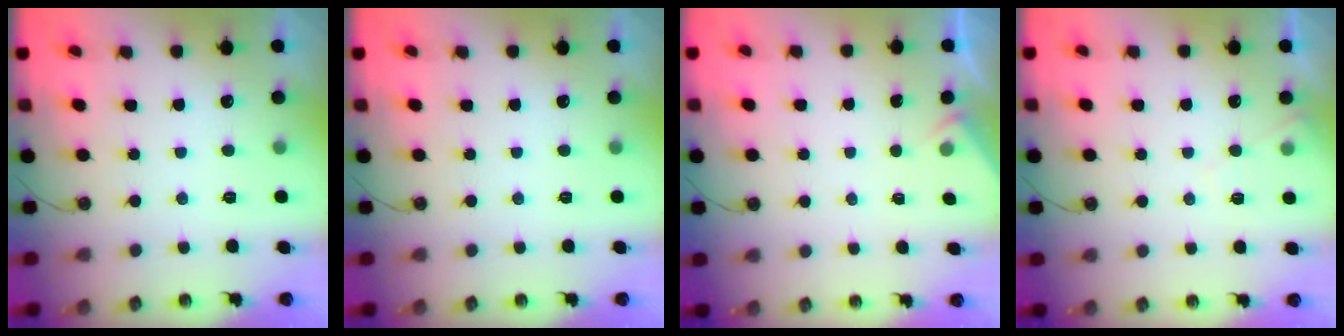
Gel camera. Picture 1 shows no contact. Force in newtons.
{"total": 0.0}
{"total": 2.8, "press": 2.7, "slide": 0.4}
{"total": 5.4, "press": 5.3, "slide": 0.8}